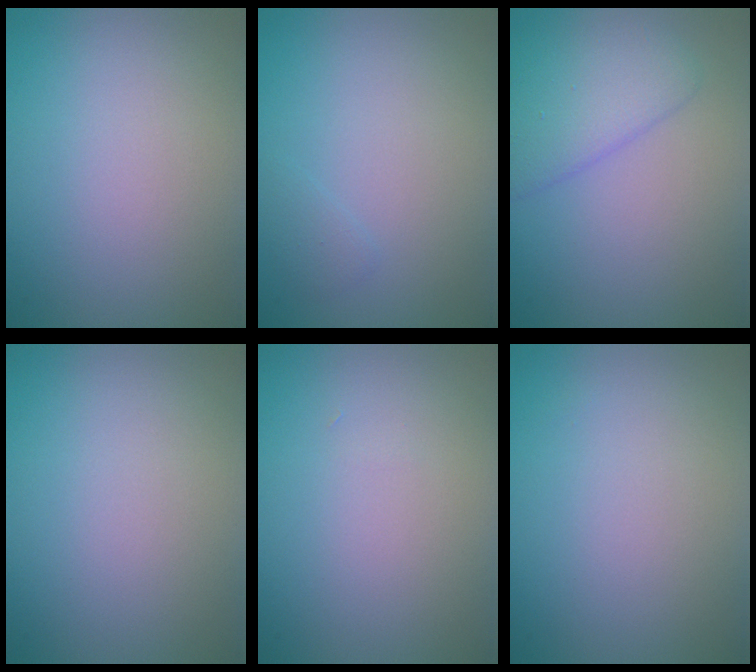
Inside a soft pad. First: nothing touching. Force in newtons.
{"total": 0.7, "press": 0.7, "slide": 0.0}
{"total": 3.7, "press": 3.7, "slide": 0.1}
{"total": 0.0}
{"total": 0.0}
{"total": 0.0}